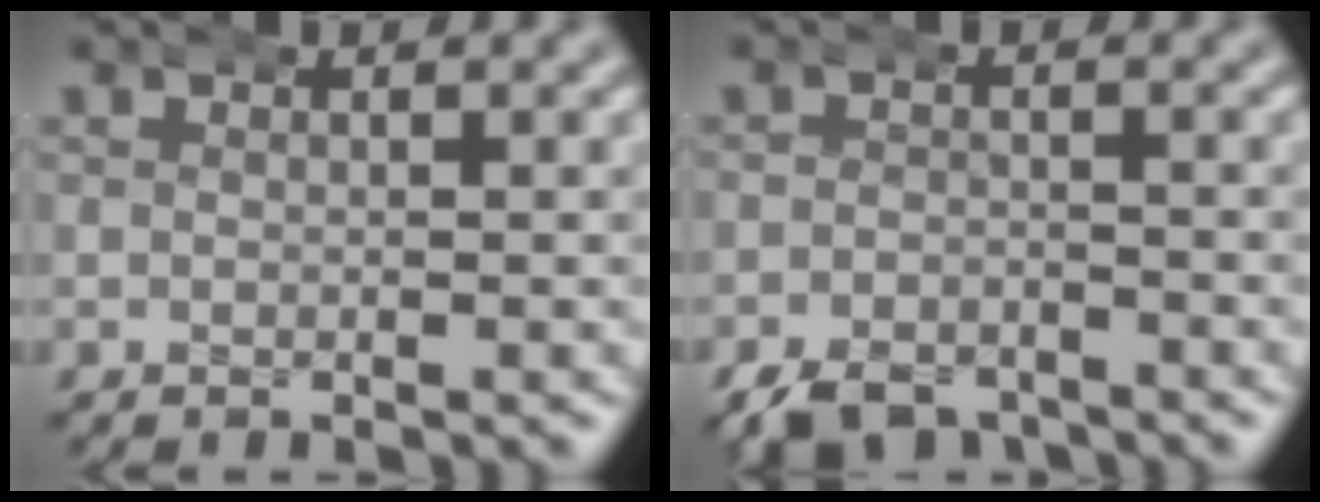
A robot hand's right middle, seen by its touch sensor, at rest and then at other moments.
{"total": 4.4, "force": [-3.8, 2.0, 1.1], "torque": [-0.010, -0.012, -0.063]}